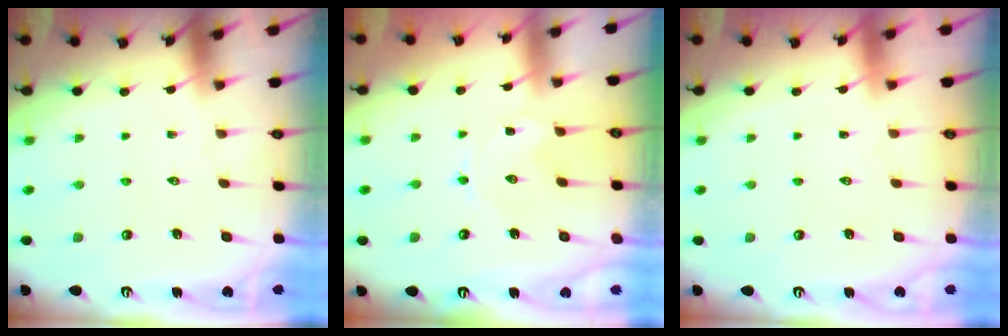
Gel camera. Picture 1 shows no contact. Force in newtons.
{"total": 1.1, "press": 1.0, "slide": 0.2}
{"total": 1.6, "press": 1.6, "slide": 0.1}